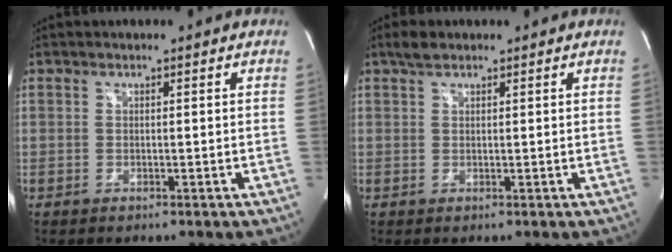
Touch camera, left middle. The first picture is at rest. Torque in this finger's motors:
{"motor_torque": [0.04, -0.04, -0.16, 0.02]}